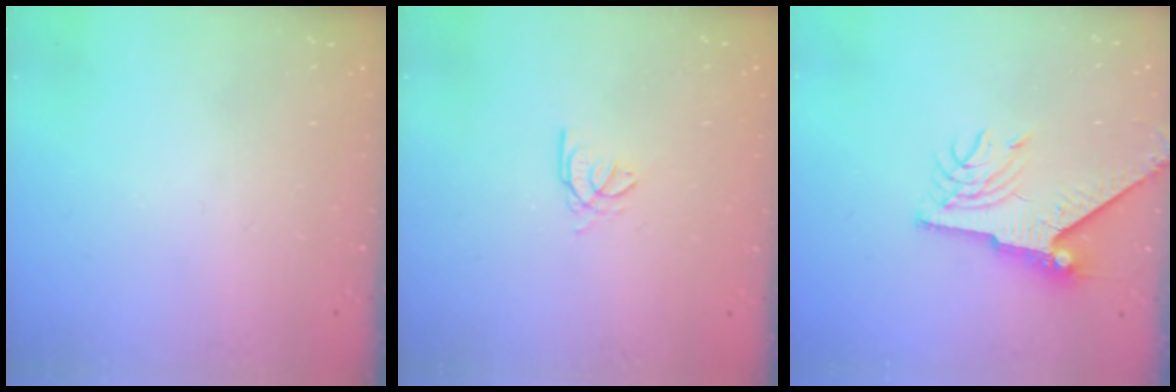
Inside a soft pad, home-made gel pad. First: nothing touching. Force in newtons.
{"total": 2.7, "press": 2.7, "slide": 0.4}
{"total": 9.1, "press": 9.1, "slide": 0.6}